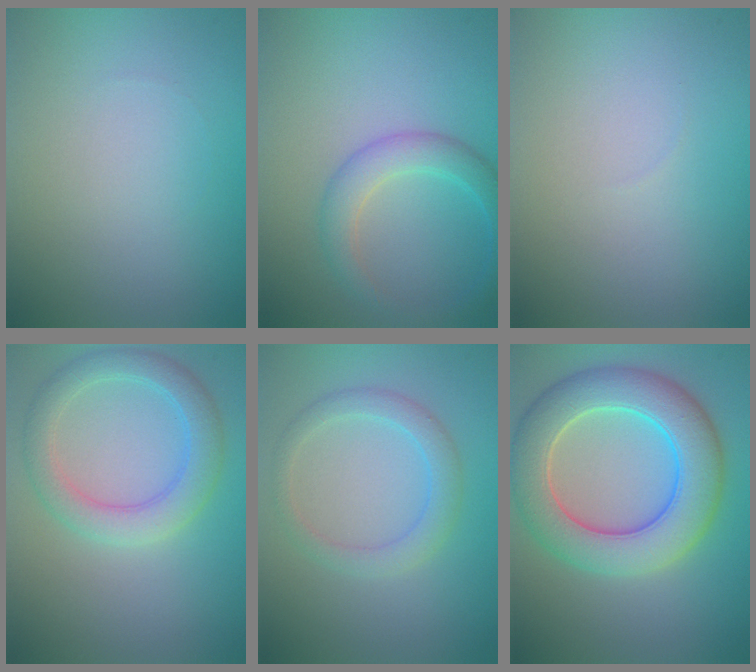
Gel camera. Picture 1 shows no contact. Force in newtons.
{"total": 3.2, "press": 3.2, "slide": 0.2}
{"total": 0.0}
{"total": 3.7, "press": 3.7, "slide": 0.2}
{"total": 2.4, "press": 2.4, "slide": 0.2}
{"total": 8.2, "press": 8.2, "slide": 0.5}